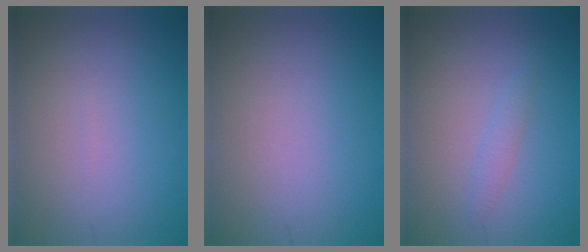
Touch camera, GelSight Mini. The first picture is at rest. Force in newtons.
{"total": 0.0}
{"total": 1.1, "press": 1.1, "slide": 0.1}